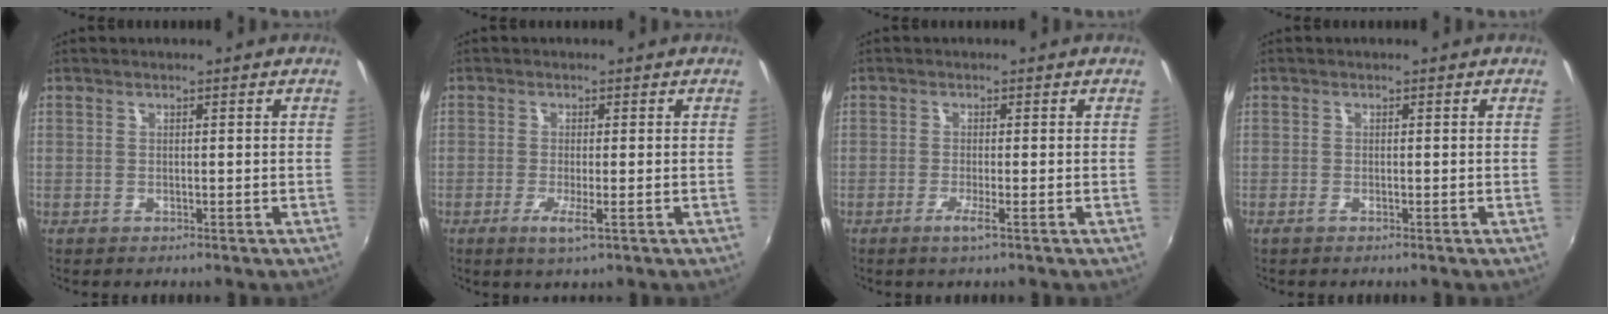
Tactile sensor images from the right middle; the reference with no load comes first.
{"total": 3.3, "force": [-1.4, 0.0, 3.0], "torque": [-0.065, -0.011, -0.027]}
{"total": 2.2, "force": [-1.2, -0.4, 1.8], "torque": [-0.040, -0.007, -0.027]}
{"total": 0.9, "force": [-0.6, 0.1, 0.6], "torque": [-0.014, -0.003, -0.014]}